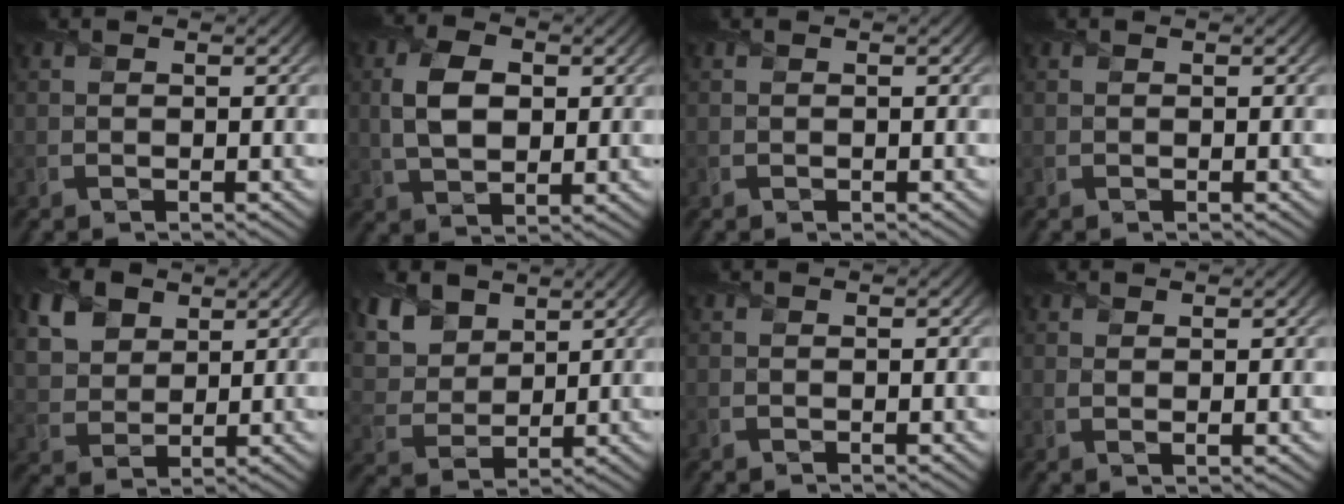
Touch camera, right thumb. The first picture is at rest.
{"total": 6.7, "force": [0.8, 4.2, 5.2], "torque": [-0.111, 0.002, 0.012]}
{"total": 0.0}
{"total": 0.0}
{"total": 7.4, "force": [3.7, 5.0, 4.1], "torque": [-0.118, 0.006, 0.073]}
{"total": 8.8, "force": [5.4, 5.4, 4.4], "torque": [-0.157, -0.003, 0.114]}
{"total": 0.0}
{"total": 1.0, "force": [0.6, 0.2, 0.8], "torque": [-0.020, -0.006, 0.013]}